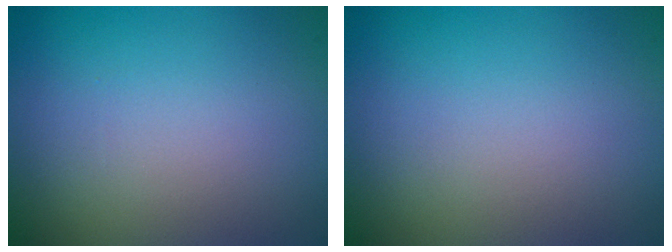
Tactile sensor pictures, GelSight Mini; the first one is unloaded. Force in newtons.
{"total": 0.0}